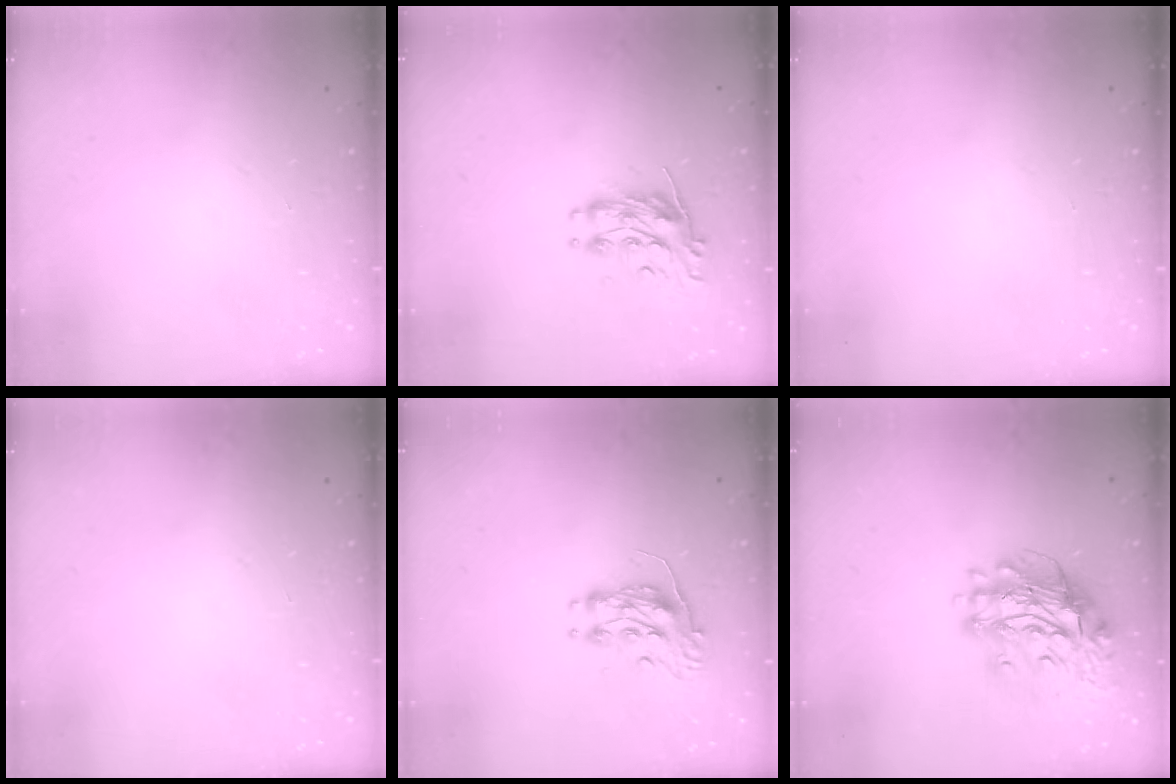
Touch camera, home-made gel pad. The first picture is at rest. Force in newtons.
{"total": 10.4, "press": 10.4, "slide": 0.5}
{"total": 0.0}
{"total": 0.0}
{"total": 8.2, "press": 8.2, "slide": 0.3}
{"total": 16.0, "press": 15.9, "slide": 2.1}